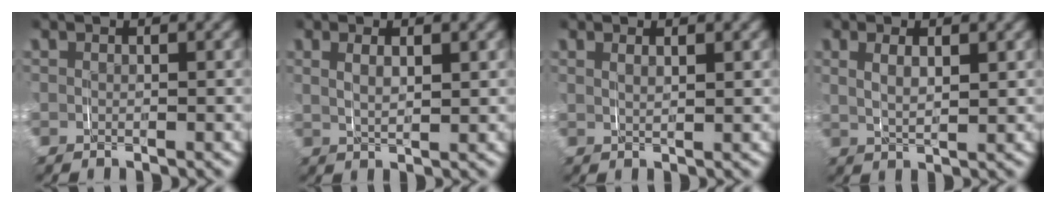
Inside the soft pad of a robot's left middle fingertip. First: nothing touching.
{"total": 2.2, "force": [0.8, 0.9, 1.9], "torque": [-0.037, -0.003, 0.021]}
{"total": 1.1, "force": [0.8, 0.0, 0.8], "torque": [-0.016, -0.004, 0.018]}
{"total": 2.9, "force": [0.9, 1.3, 2.5], "torque": [-0.049, -0.001, 0.021]}